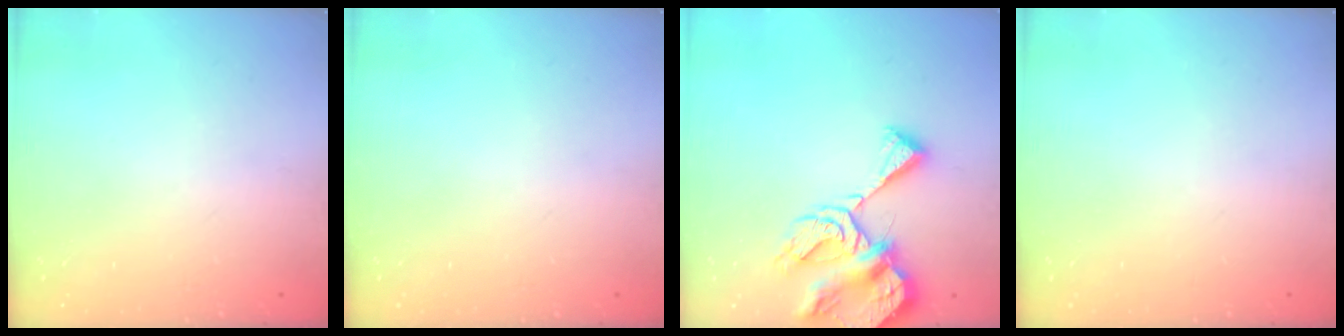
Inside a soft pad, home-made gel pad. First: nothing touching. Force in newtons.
{"total": 0.0}
{"total": 11.2, "press": 11.2, "slide": 1.3}
{"total": 0.0}